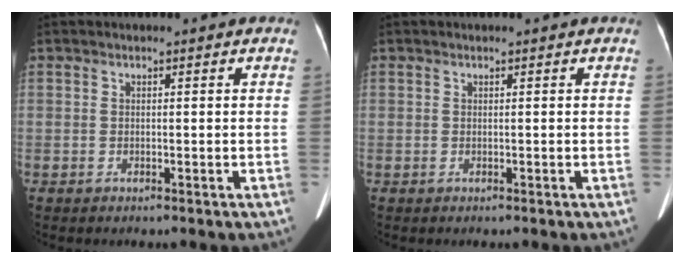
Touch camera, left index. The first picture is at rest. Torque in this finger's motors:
{"motor_torque": [0.00, 0.00, 0.00, 0.00]}